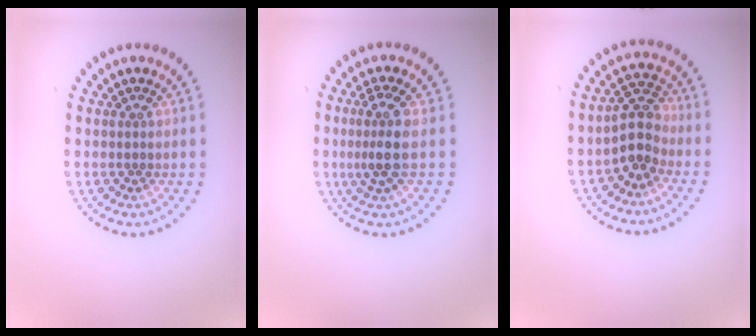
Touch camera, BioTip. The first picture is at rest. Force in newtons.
{"total": 2.7, "press": 2.3, "slide": 1.5}
{"total": 3.1, "press": 2.9, "slide": 1.2}